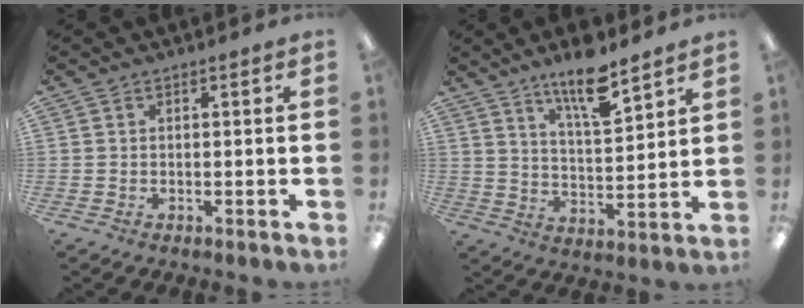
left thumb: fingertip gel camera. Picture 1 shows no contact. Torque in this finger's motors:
{"motor_torque": [0.53, -0.03, 0.86, -0.81, 0.10]}